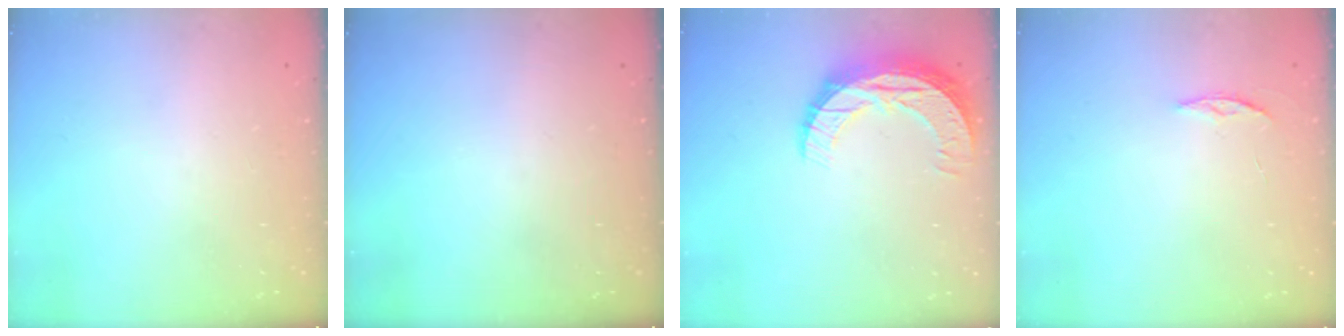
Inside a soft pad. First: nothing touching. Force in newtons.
{"total": 0.0}
{"total": 10.7, "press": 10.7, "slide": 0.8}
{"total": 3.5, "press": 3.5, "slide": 0.4}